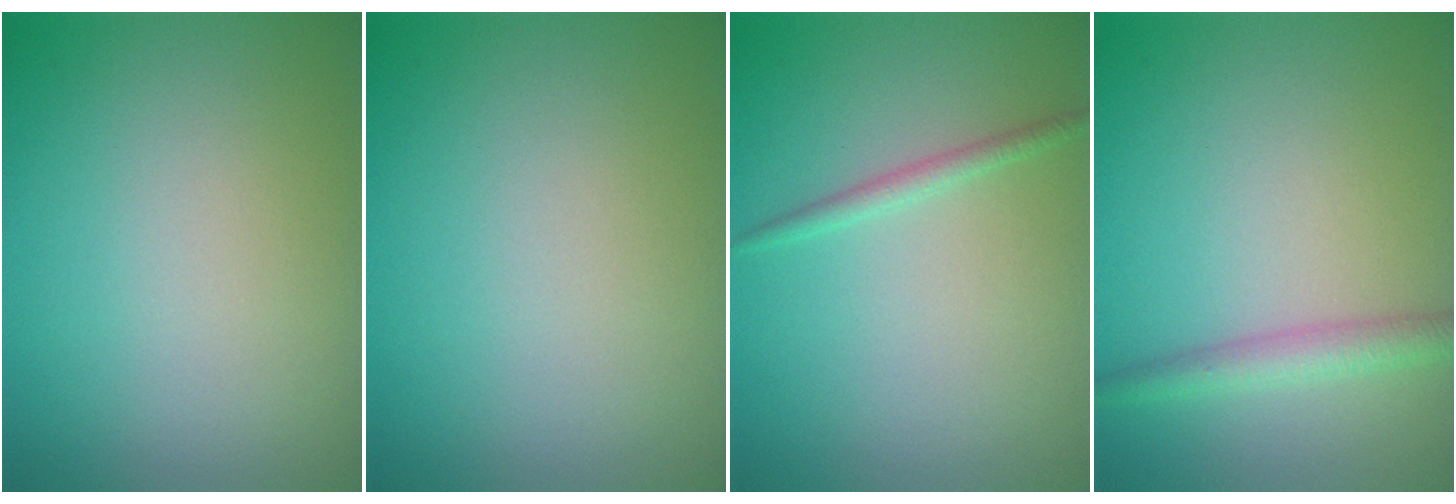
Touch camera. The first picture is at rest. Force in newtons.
{"total": 0.0}
{"total": 1.2, "press": 1.2, "slide": 0.1}
{"total": 2.5, "press": 2.5, "slide": 0.1}